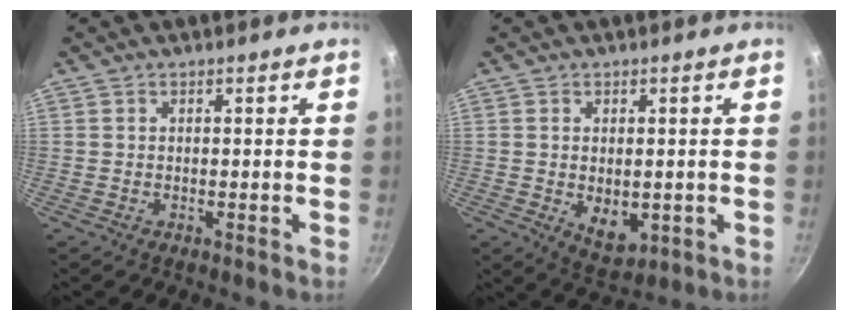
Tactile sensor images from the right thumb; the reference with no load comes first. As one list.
[{"total": 6.6, "force": [-0.8, 4.1, 5.1], "torque": [-0.069, -0.010, 0.002]}]